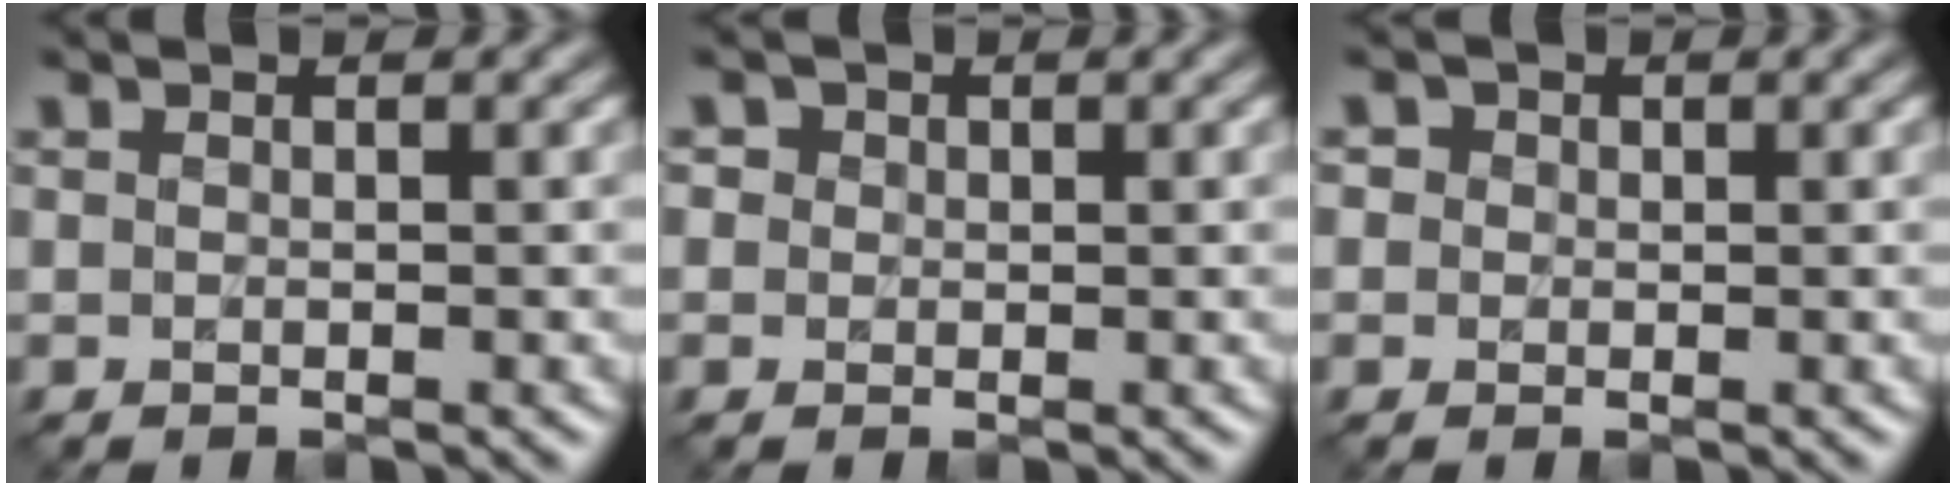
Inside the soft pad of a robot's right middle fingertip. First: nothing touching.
{"total": 1.4, "force": [0.6, 1.2, 0.4], "torque": [-0.004, 0.006, -0.002]}
{"total": 1.3, "force": [0.5, 1.2, 0.4], "torque": [-0.003, 0.006, -0.007]}